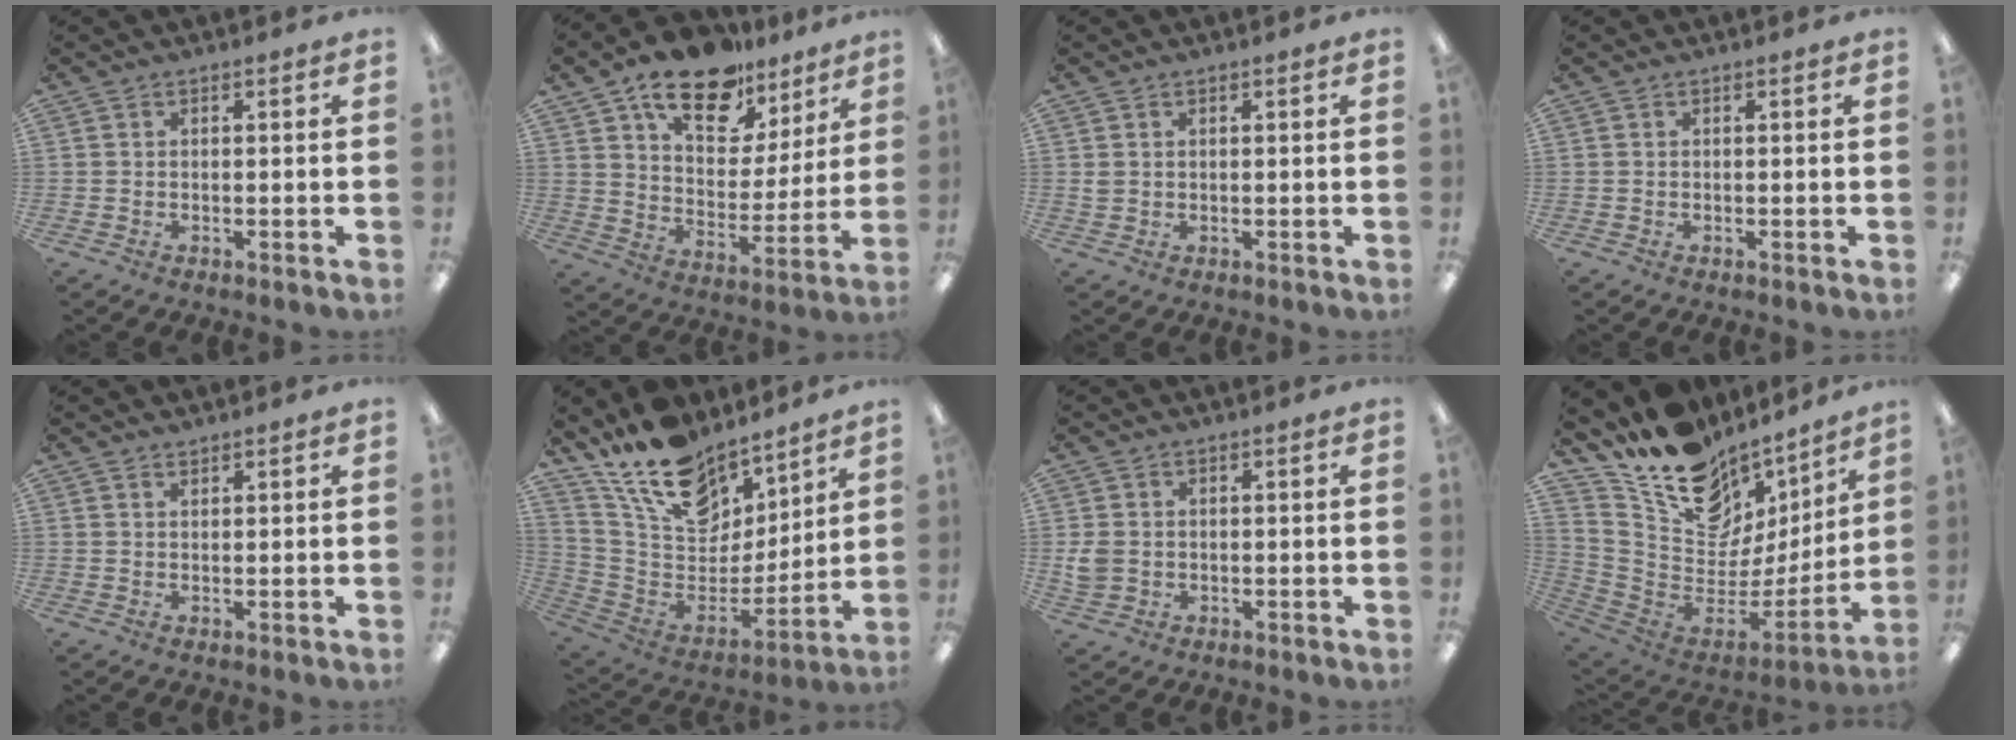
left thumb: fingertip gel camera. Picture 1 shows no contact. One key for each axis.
{"total": 18.3, "fx": 12.7, "fy": 9.4, "fz": 9.3, "tx": -0.144, "ty": -0.071, "tz": 0.220}
{"total": 1.3, "fx": 0.5, "fy": 1.0, "fz": 0.5, "tx": -0.013, "ty": 0.003, "tz": 0.010}
{"total": 0.0}
{"total": 1.1, "fx": 1.0, "fy": 0.2, "fz": 0.1, "tx": -0.002, "ty": -0.001, "tz": 0.020}
{"total": 18.7, "fx": 14.0, "fy": 9.6, "fz": 7.7, "tx": -0.152, "ty": -0.094, "tz": 0.257}
{"total": 3.5, "fx": 0.1, "fy": 3.1, "fz": 1.7, "tx": -0.023, "ty": 0.003, "tz": 0.004}
{"total": 16.3, "fx": 10.8, "fy": 10.3, "fz": 6.6, "tx": -0.113, "ty": -0.098, "tz": 0.200}